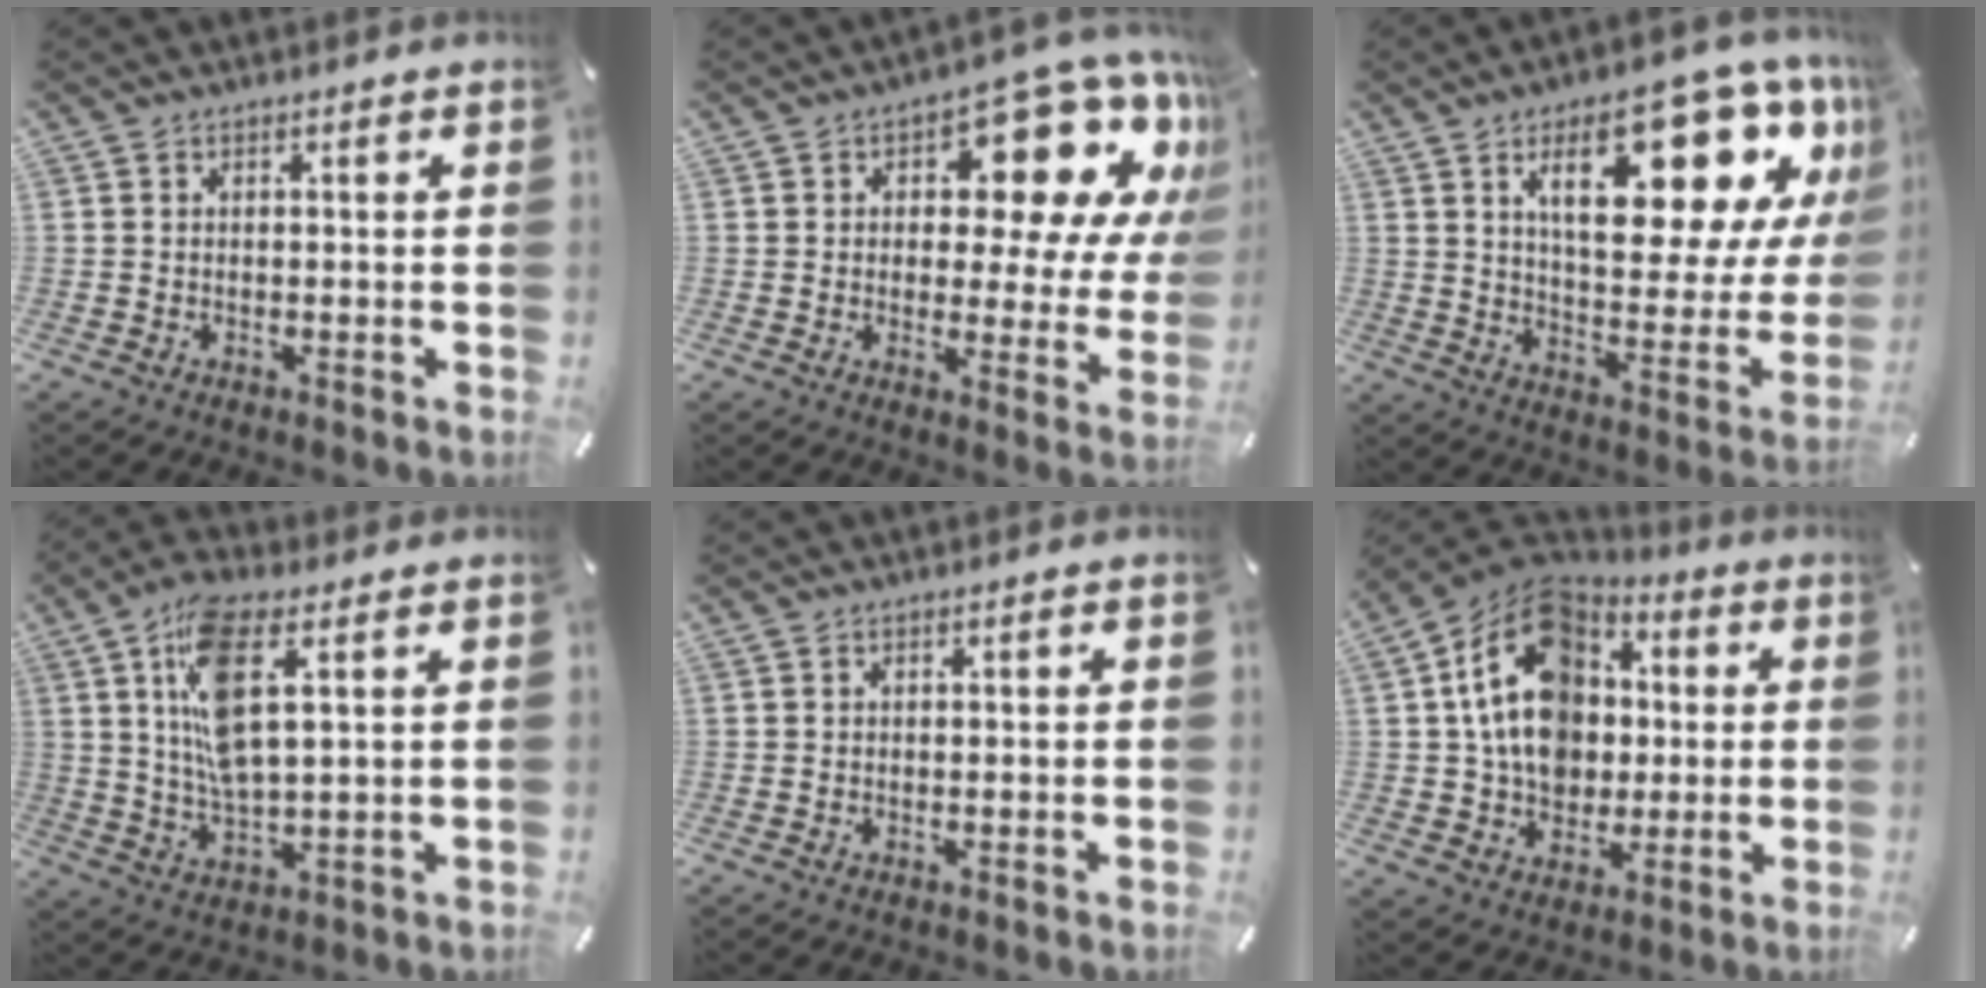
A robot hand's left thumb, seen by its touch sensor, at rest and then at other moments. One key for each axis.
{"total": 16.7, "fx": 9.1, "fy": 8.3, "fz": 11.4, "tx": -0.137, "ty": -0.073, "tz": 0.147}
{"total": 23.4, "fx": 13.2, "fy": 9.3, "fz": 17.0, "tx": -0.225, "ty": -0.091, "tz": 0.209}
{"total": 13.1, "fx": 4.0, "fy": 5.0, "fz": 11.4, "tx": -0.238, "ty": -0.006, "tz": 0.068}
{"total": 0.0}
{"total": 18.1, "fx": 1.6, "fy": 15.0, "fz": 10.0, "tx": -0.173, "ty": 0.002, "tz": 0.029}